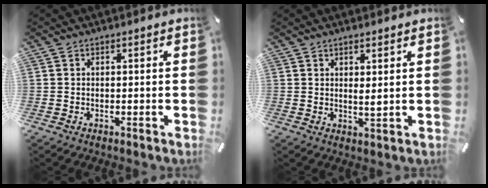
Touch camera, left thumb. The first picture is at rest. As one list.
[{"total": 2.3, "force": [1.1, 0.1, 2.0], "torque": [-0.040, -0.003, 0.019]}]